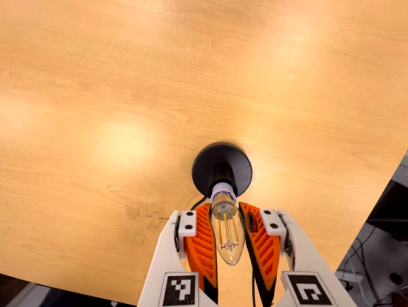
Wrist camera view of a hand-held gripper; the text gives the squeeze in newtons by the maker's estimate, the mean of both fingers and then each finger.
{"total": 20.5, "left": 20.6, "right": 20.3}